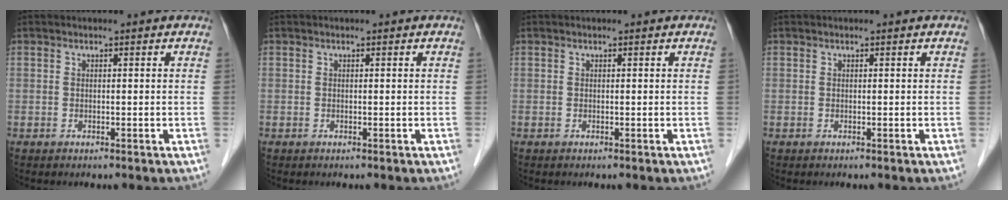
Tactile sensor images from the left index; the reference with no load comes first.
{"total": 0.0}
{"total": 0.0}
{"total": 0.0}